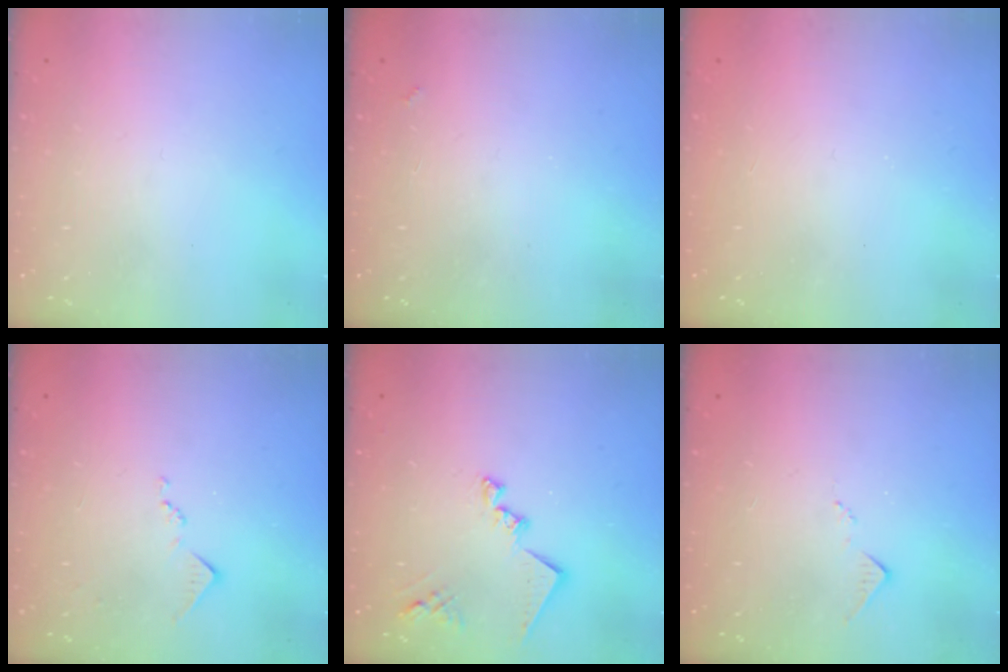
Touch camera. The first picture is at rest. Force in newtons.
{"total": 1.4, "press": 1.3, "slide": 0.4}
{"total": 1.0, "press": 1.0, "slide": 0.1}
{"total": 7.5, "press": 7.4, "slide": 0.8}
{"total": 14.1, "press": 14.0, "slide": 0.9}
{"total": 7.1, "press": 7.1, "slide": 0.8}